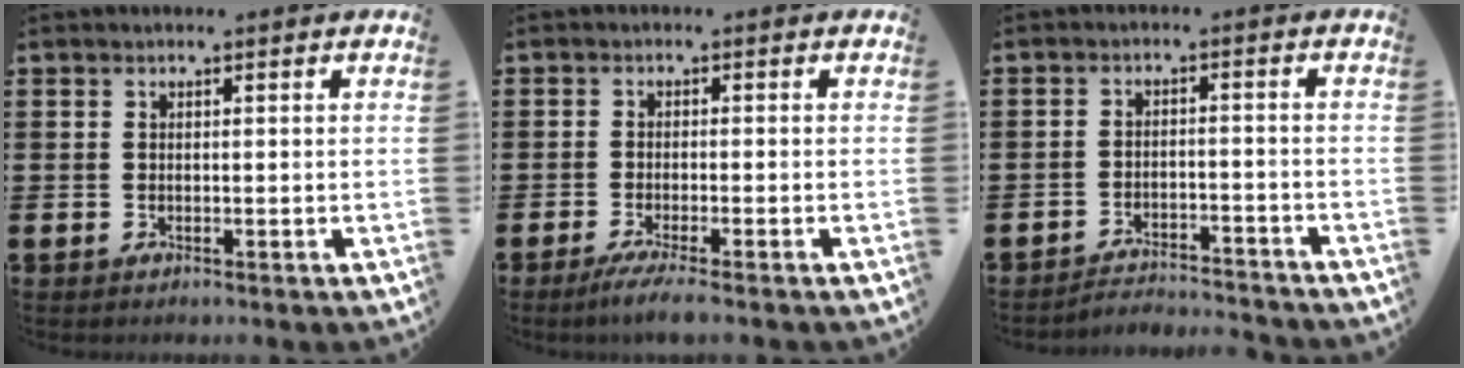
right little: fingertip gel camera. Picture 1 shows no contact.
{"total": 2.4, "force": [-1.6, 0.0, 1.8], "torque": [-0.028, -0.003, -0.028]}
{"total": 3.0, "force": [-3.0, 0.0, -0.1], "torque": [-0.005, 0.003, -0.066]}